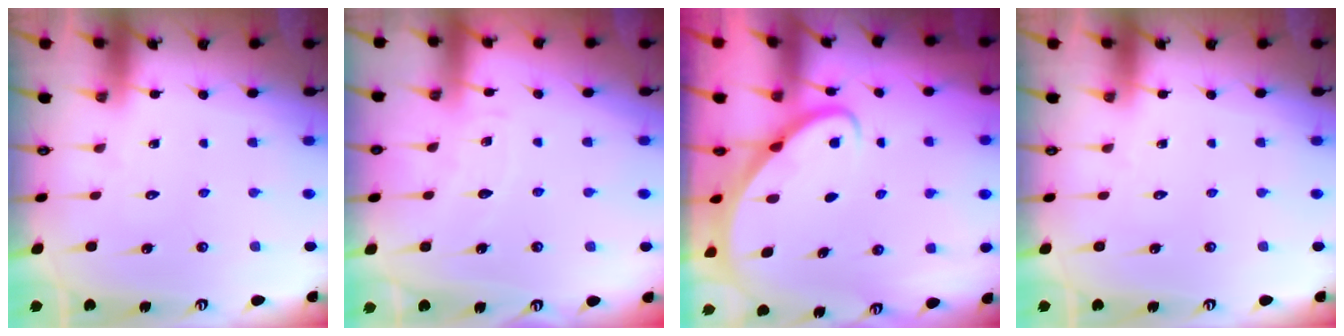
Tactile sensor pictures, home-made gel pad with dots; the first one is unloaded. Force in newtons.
{"total": 4.3, "press": 4.3, "slide": 0.3}
{"total": 2.5, "press": 2.5, "slide": 0.2}
{"total": 0.0}